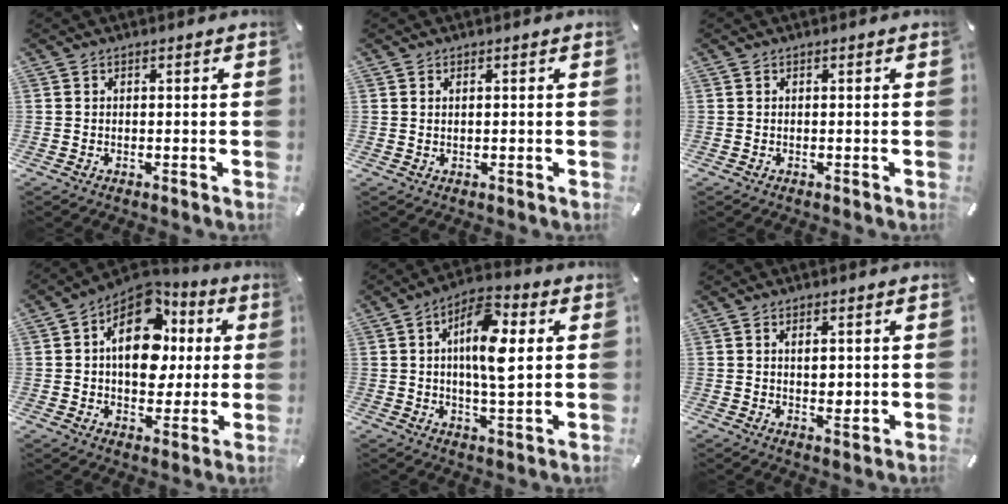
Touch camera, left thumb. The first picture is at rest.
{"total": 0.9, "force": [0.3, 0.4, 0.8], "torque": [-0.016, 0.002, 0.004]}
{"total": 0.0}
{"total": 17.0, "force": [3.3, 12.2, 11.4], "torque": [-0.164, -0.022, 0.058]}
{"total": 12.5, "force": [2.6, 5.3, 11.0], "torque": [-0.195, -0.008, 0.036]}
{"total": 3.4, "force": [0.6, 1.6, 2.9], "torque": [-0.043, -0.003, 0.005]}